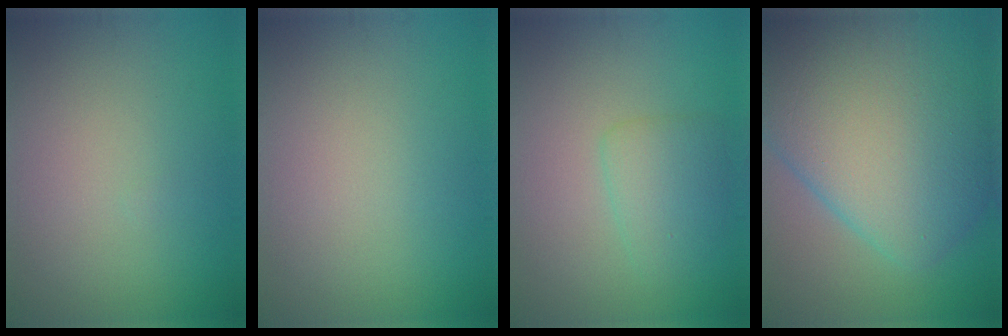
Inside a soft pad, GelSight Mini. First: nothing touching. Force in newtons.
{"total": 0.0}
{"total": 2.5, "press": 2.5, "slide": 0.2}
{"total": 14.7, "press": 14.7, "slide": 0.4}